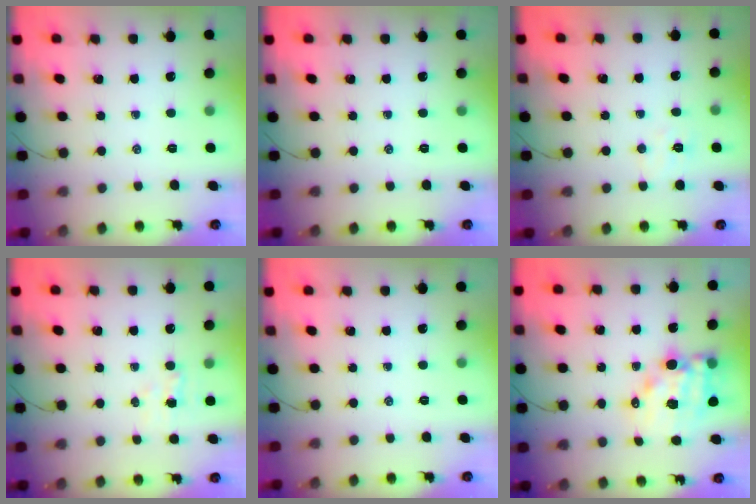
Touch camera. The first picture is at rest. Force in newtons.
{"total": 0.0}
{"total": 4.6, "press": 4.5, "slide": 0.9}
{"total": 3.4, "press": 3.3, "slide": 0.9}
{"total": 0.0}
{"total": 12.0, "press": 11.5, "slide": 3.3}